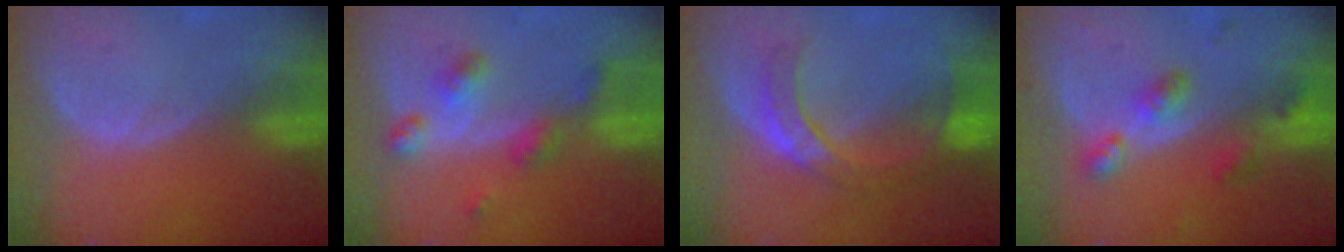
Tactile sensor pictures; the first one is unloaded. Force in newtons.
{"total": 6.0, "press": 5.3, "slide": 2.8}
{"total": 7.0, "press": 6.9, "slide": 1.1}
{"total": 5.2, "press": 5.1, "slide": 0.7}